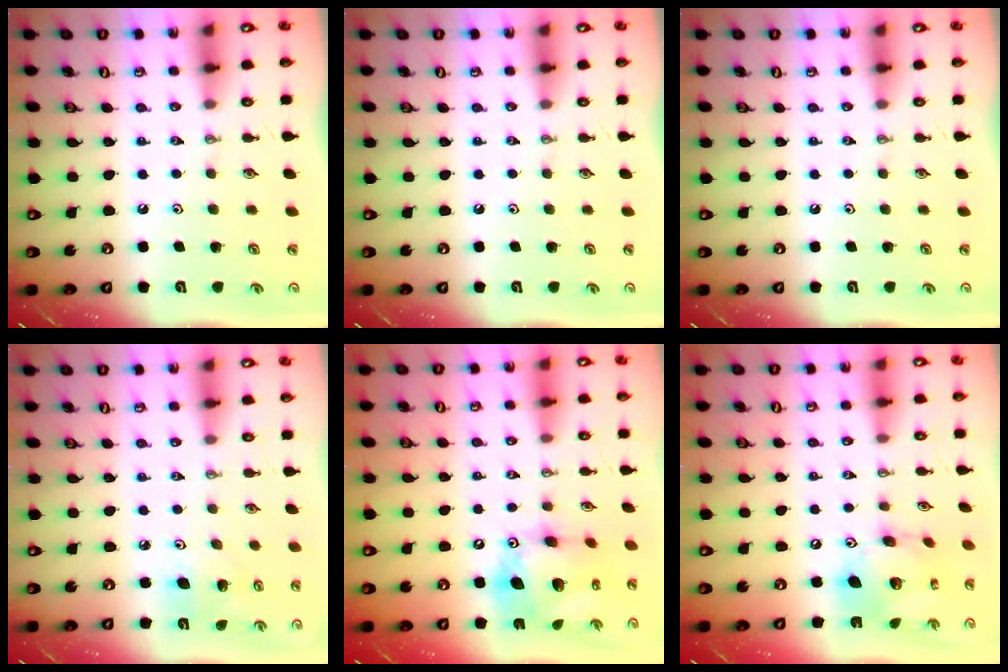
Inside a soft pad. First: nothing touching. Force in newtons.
{"total": 0.0}
{"total": 0.0}
{"total": 7.4, "press": 7.3, "slide": 1.2}
{"total": 16.5, "press": 16.5, "slide": 1.6}
{"total": 16.8, "press": 16.7, "slide": 1.8}